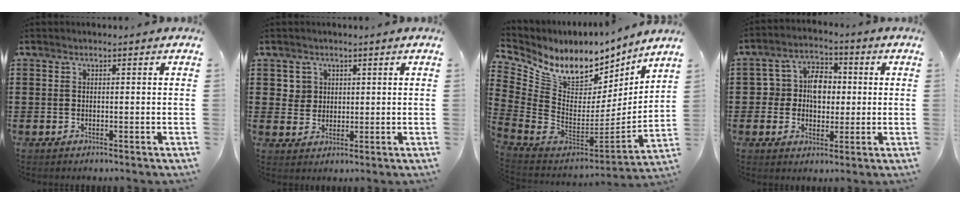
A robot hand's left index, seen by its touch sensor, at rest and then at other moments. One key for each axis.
{"total": 3.0, "fx": 1.2, "fy": 2.8, "fz": 0.3, "tx": -0.020, "ty": 0.010, "tz": 0.021}
{"total": 8.9, "fx": 6.0, "fy": 4.9, "fz": 4.5, "tx": -0.115, "ty": -0.058, "tz": 0.103}
{"total": 6.9, "fx": 0.5, "fy": 5.8, "fz": 3.8, "tx": -0.087, "ty": 0.016, "tz": 0.004}